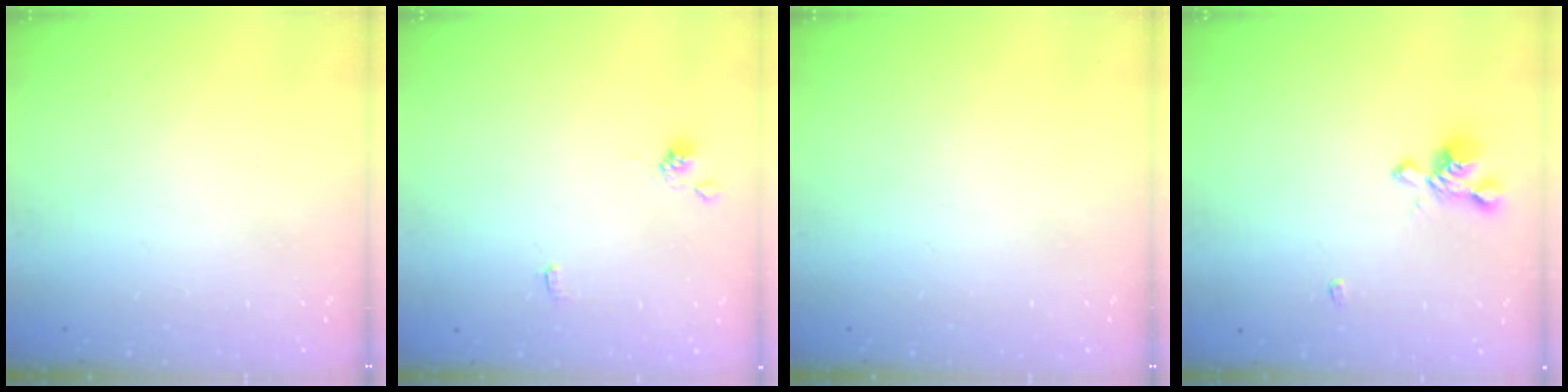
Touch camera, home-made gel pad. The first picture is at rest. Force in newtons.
{"total": 1.1, "press": 1.1, "slide": 0.4}
{"total": 0.0}
{"total": 1.0, "press": 0.1, "slide": 1.0}